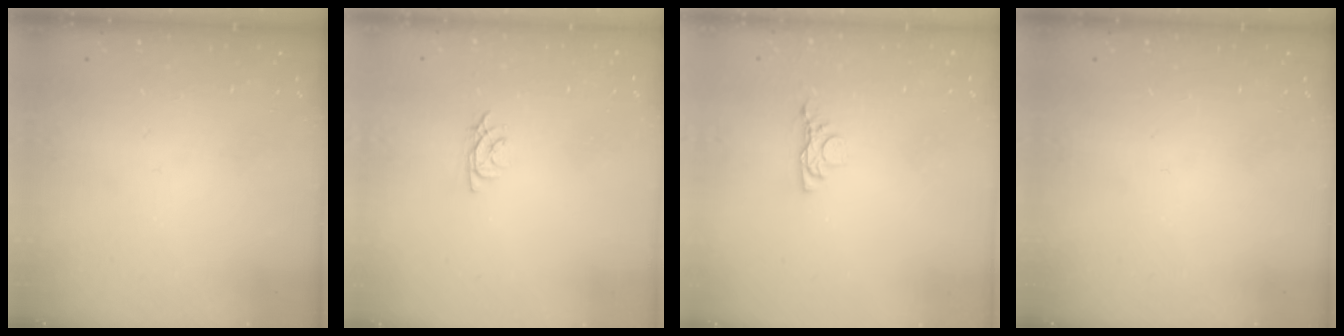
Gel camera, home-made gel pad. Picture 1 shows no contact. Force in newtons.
{"total": 3.0, "press": 3.0, "slide": 0.5}
{"total": 3.7, "press": 3.7, "slide": 0.7}
{"total": 0.0}